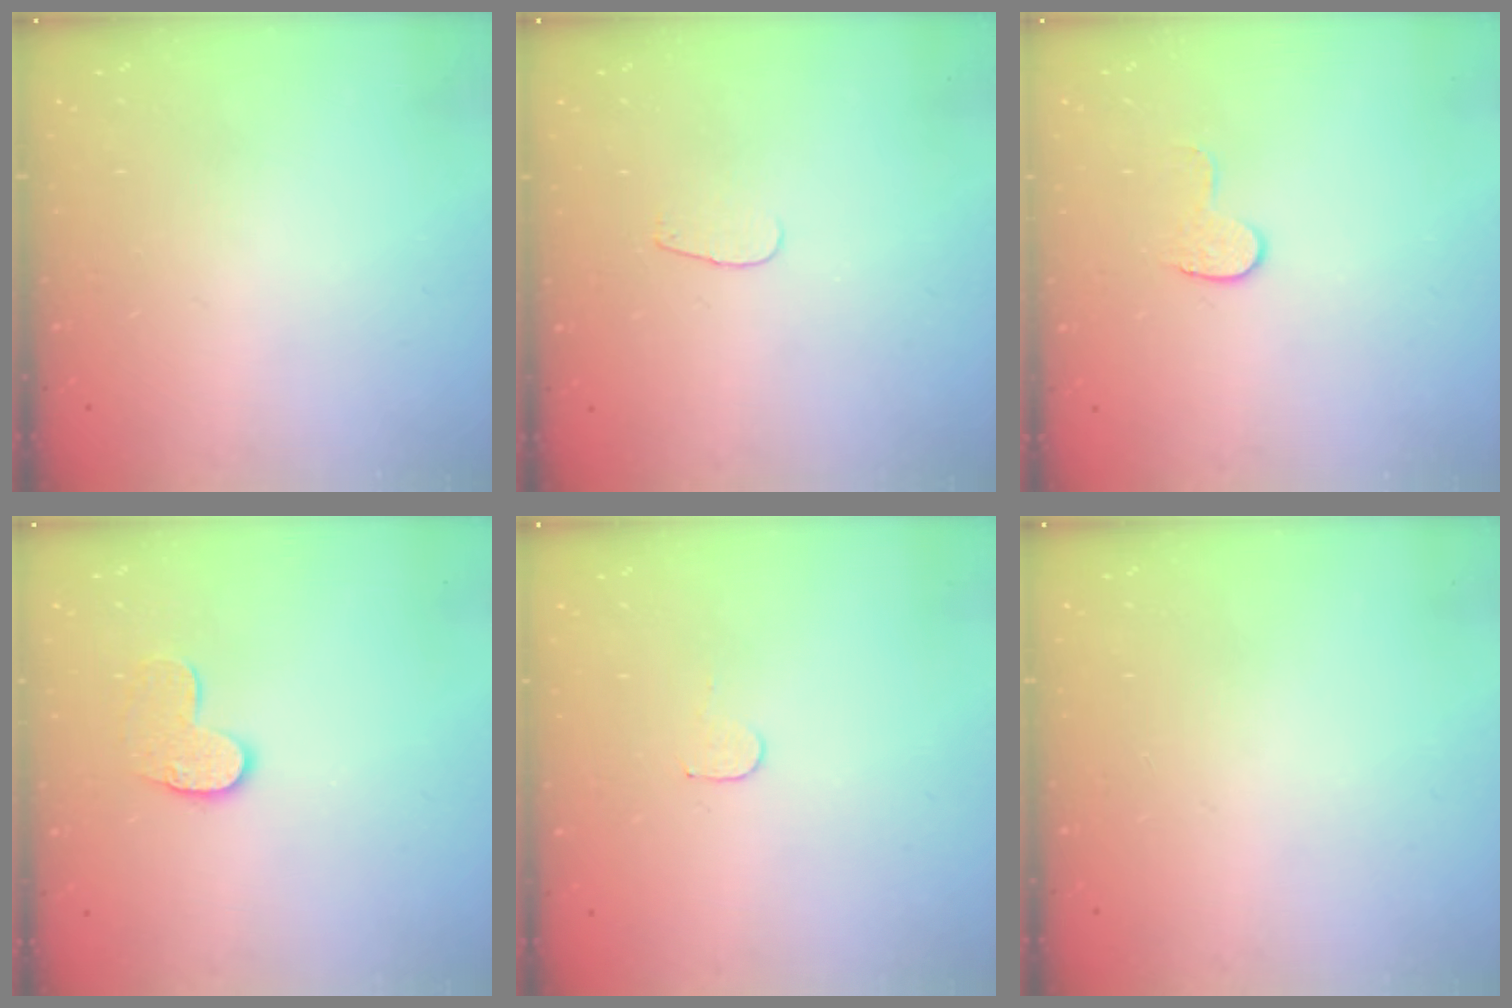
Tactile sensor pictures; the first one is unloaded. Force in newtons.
{"total": 2.8, "press": 2.8, "slide": 0.2}
{"total": 5.4, "press": 5.4, "slide": 0.5}
{"total": 9.1, "press": 9.0, "slide": 0.6}
{"total": 3.7, "press": 3.7, "slide": 0.3}
{"total": 0.0}